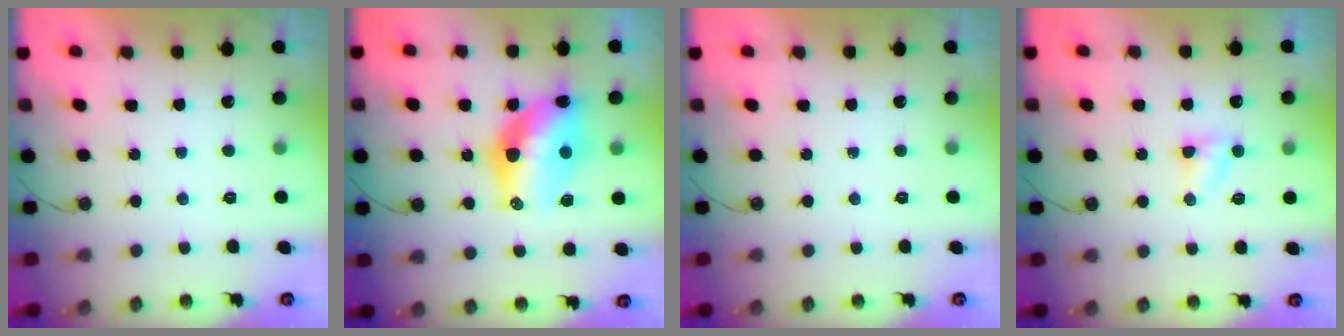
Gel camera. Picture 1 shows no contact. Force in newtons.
{"total": 13.8, "press": 13.7, "slide": 1.5}
{"total": 0.0}
{"total": 3.3, "press": 3.3, "slide": 0.3}